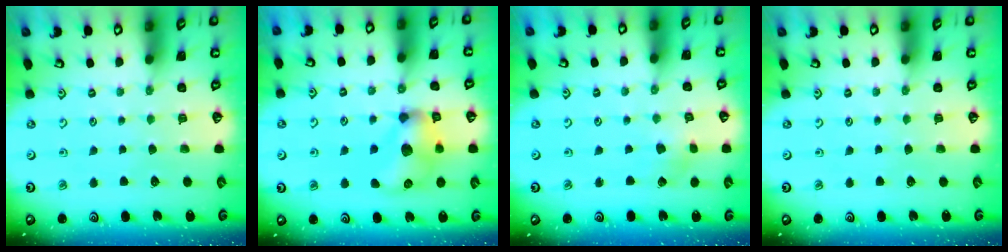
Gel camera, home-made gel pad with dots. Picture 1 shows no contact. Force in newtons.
{"total": 16.0, "press": 15.9, "slide": 1.1}
{"total": 2.6, "press": 2.6, "slide": 0.4}
{"total": 0.0}